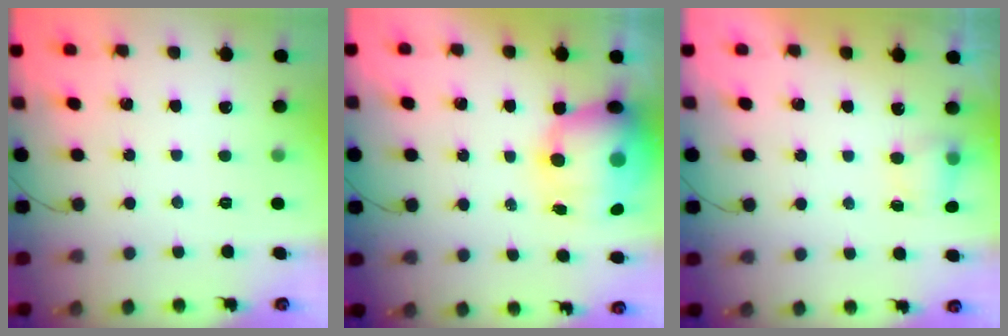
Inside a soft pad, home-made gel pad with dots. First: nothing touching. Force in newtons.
{"total": 12.7, "press": 12.5, "slide": 2.1}
{"total": 5.7, "press": 5.6, "slide": 1.1}